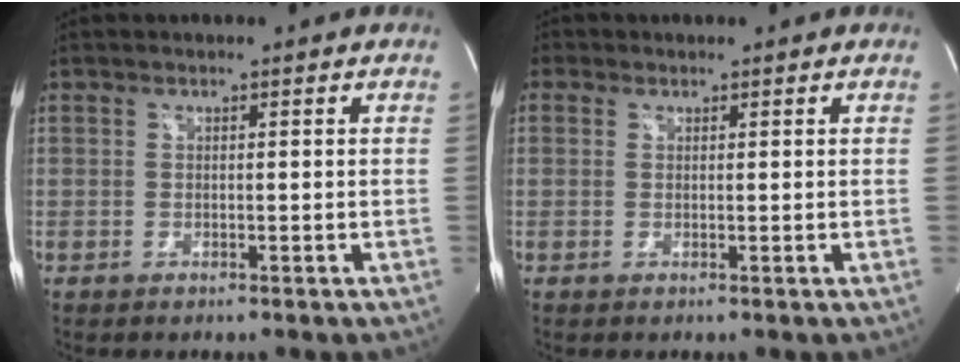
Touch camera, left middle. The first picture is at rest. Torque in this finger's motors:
{"motor_torque": [1.89, -0.24, 1.05, 0.21]}